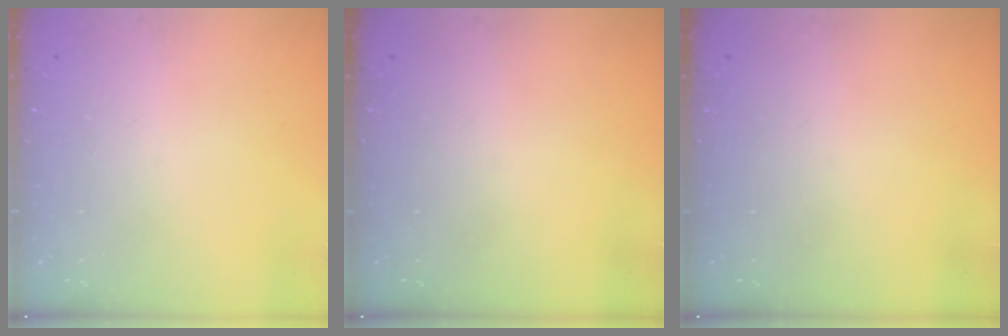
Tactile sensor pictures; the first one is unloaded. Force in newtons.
{"total": 0.0}
{"total": 0.0}